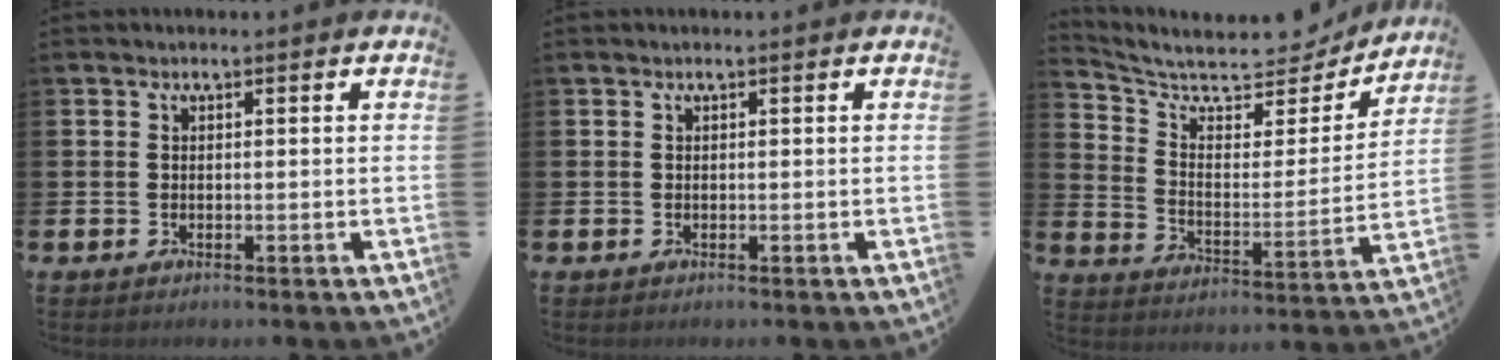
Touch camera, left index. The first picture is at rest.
{"total": 0.0}
{"total": 8.2, "force": [7.3, 2.7, 2.5], "torque": [-0.080, -0.060, 0.119]}